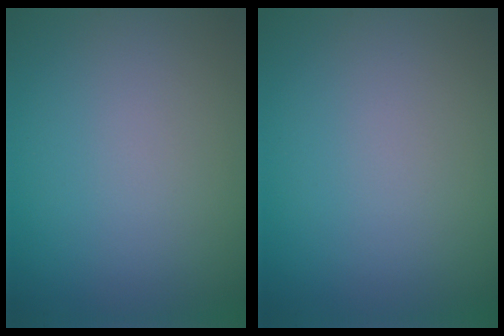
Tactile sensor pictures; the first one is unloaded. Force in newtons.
{"total": 0.0}